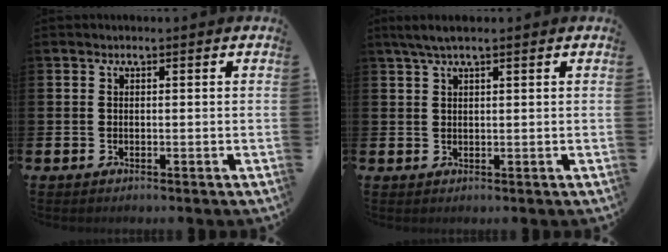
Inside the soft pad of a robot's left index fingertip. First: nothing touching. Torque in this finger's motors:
{"motor_torque": [0.14, -0.32, 0.36, 0.11]}